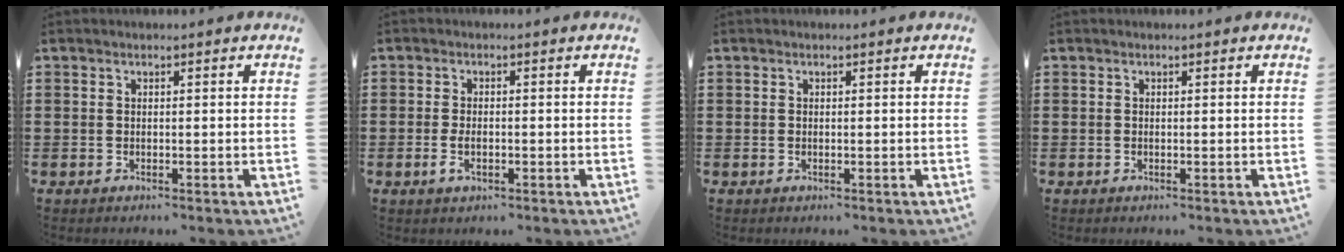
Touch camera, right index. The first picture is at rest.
{"total": 2.5, "force": [-0.6, 1.0, 2.2], "torque": [-0.051, -0.007, -0.012]}
{"total": 0.0}
{"total": 0.0}